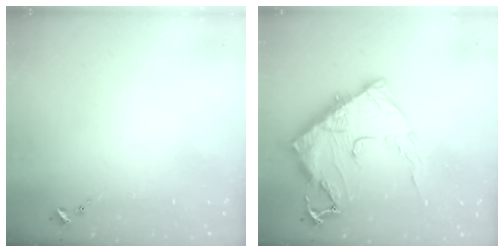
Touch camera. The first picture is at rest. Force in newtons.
{"total": 15.5, "press": 15.5, "slide": 1.4}